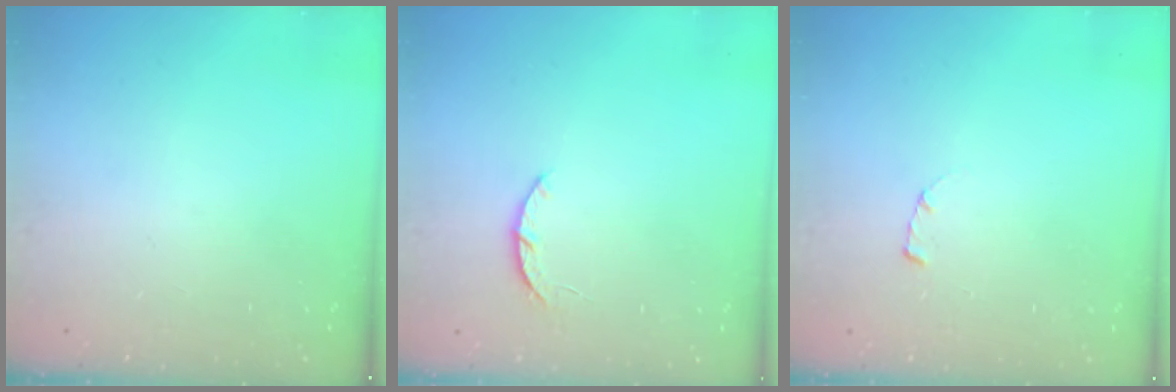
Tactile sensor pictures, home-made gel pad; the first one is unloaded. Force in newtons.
{"total": 2.9, "press": 2.8, "slide": 0.5}
{"total": 1.7, "press": 1.7, "slide": 0.2}